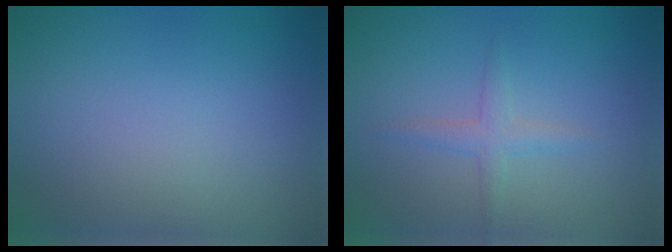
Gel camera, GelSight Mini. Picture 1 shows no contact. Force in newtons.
{"total": 1.6, "press": 1.6, "slide": 0.0}